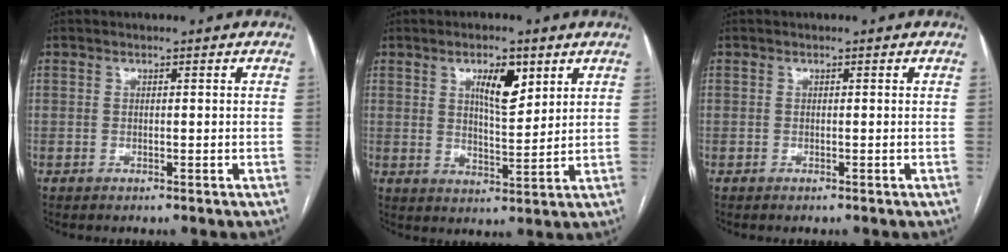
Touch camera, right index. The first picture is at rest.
{"total": 6.6, "force": [3.2, 2.0, 5.4], "torque": [-0.091, 0.000, 0.056]}
{"total": 0.0}